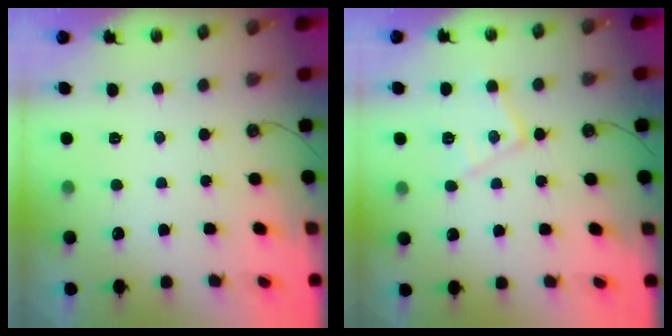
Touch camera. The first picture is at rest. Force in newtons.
{"total": 12.0, "press": 11.9, "slide": 0.9}